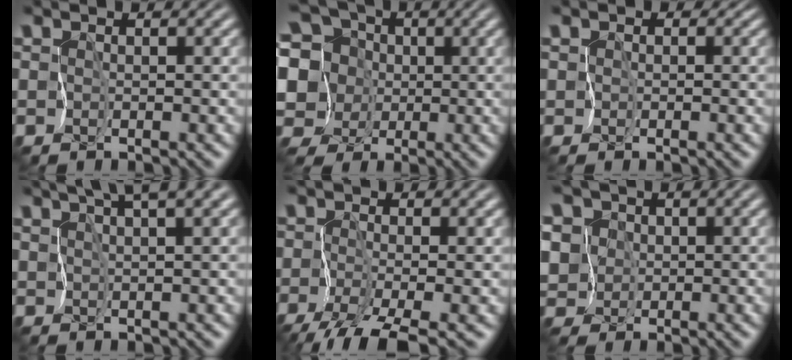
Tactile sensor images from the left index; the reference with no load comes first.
{"total": 11.4, "force": [-0.2, 10.4, 4.6], "torque": [-0.121, 0.036, -0.031]}
{"total": 1.3, "force": [0.0, 1.3, 0.2], "torque": [0.003, 0.007, 0.006]}
{"total": 4.3, "force": [3.2, 0.1, 2.9], "torque": [-0.051, 0.017, 0.059]}
{"total": 4.4, "force": [-3.1, 0.3, 3.0], "torque": [-0.046, -0.004, -0.062]}
{"total": 6.8, "force": [1.2, 6.1, 2.6], "torque": [-0.063, 0.018, -0.009]}